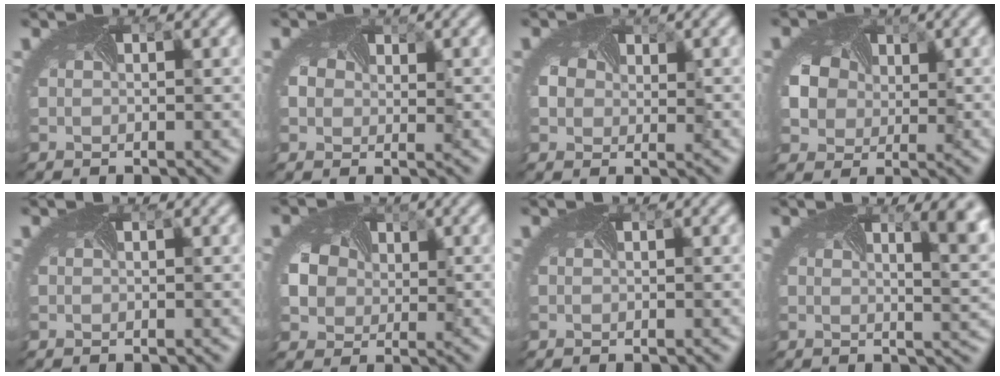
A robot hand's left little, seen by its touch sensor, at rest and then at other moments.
{"total": 0.9, "force": [0.3, 0.8, 0.2], "torque": [-0.023, -0.009, 0.018]}
{"total": 1.4, "force": [0.3, 1.3, 0.3], "torque": [-0.027, -0.010, 0.020]}
{"total": 4.1, "force": [1.3, 3.4, 1.8], "torque": [-0.063, -0.006, 0.038]}
{"total": 0.0}
{"total": 3.4, "force": [1.1, 2.9, 1.4], "torque": [-0.060, -0.007, 0.033]}
{"total": 0.0}
{"total": 7.8, "force": [2.4, 3.1, 6.7], "torque": [-0.072, 0.007, 0.034]}